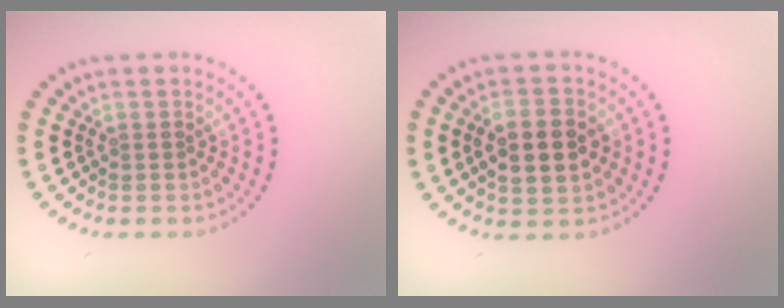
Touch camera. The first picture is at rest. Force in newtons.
{"total": 4.9, "press": 4.9, "slide": 0.3}